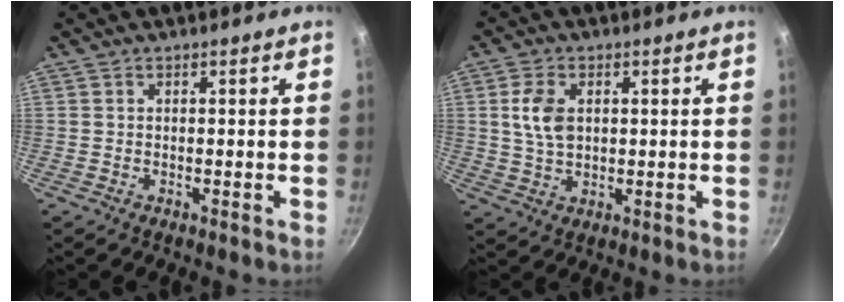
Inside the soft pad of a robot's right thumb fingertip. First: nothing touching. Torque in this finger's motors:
{"motor_torque": [-0.03, 0.42, 0.48, 0.36, 0.00]}